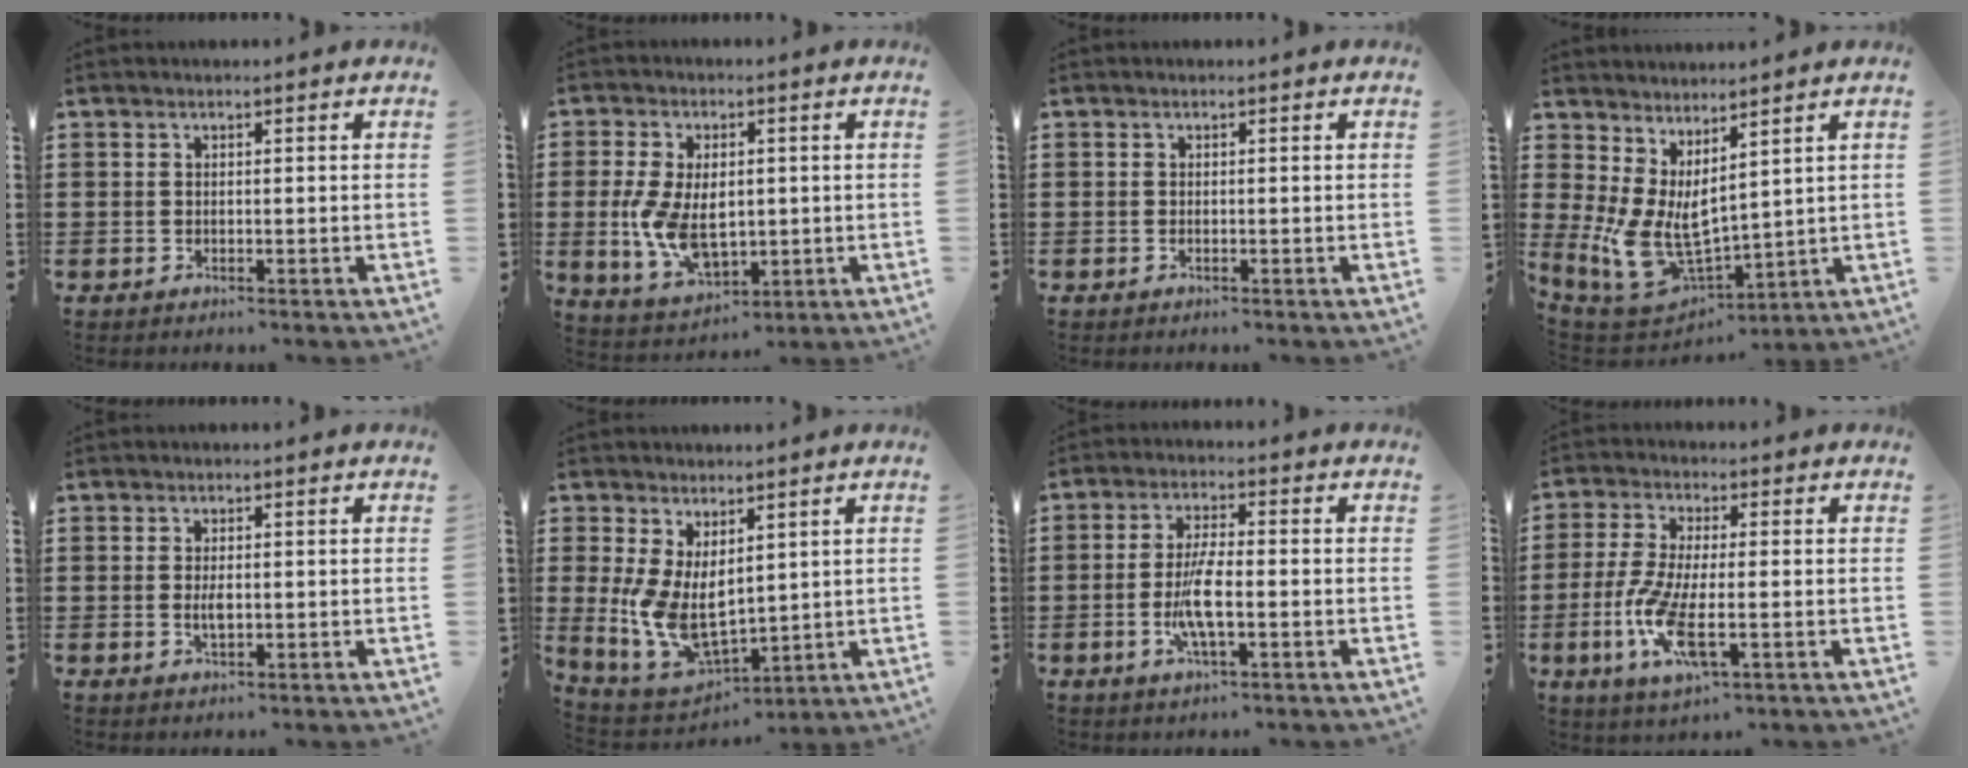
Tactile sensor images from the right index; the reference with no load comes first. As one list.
[{"total": 9.1, "force": [-0.2, 5.5, 7.3], "torque": [-0.165, 0.004, -0.004]}, {"total": 0.0}, {"total": 6.7, "force": [1.8, 3.9, 5.1], "torque": [-0.140, -0.048, 0.041]}, {"total": 2.2, "force": [-0.1, 1.0, 2.0], "torque": [-0.038, 0.001, -0.001]}, {"total": 8.9, "force": [1.6, 5.3, 6.9], "torque": [-0.160, -0.011, 0.037]}, {"total": 6.6, "force": [-1.7, 1.6, 6.2], "torque": [-0.138, -0.012, -0.038]}, {"total": 8.8, "force": [-2.8, 2.6, 7.9], "torque": [-0.186, -0.020, -0.058]}]